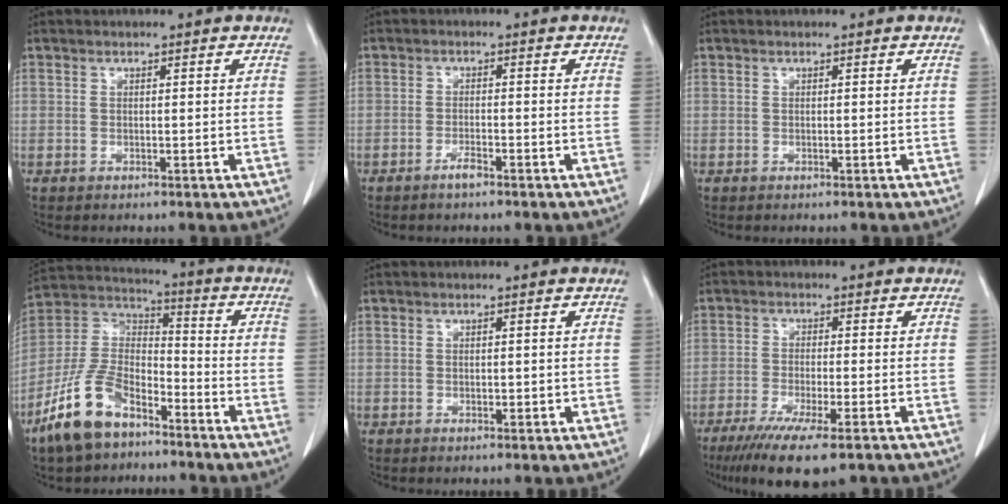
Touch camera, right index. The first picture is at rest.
{"total": 1.7, "force": [-1.3, 0.2, 1.1], "torque": [-0.021, 0.000, -0.024]}
{"total": 0.0}
{"total": 13.5, "force": [-9.0, 6.4, 7.8], "torque": [-0.176, 0.009, -0.177]}
{"total": 1.0, "force": [0.0, 0.7, 0.8], "torque": [-0.010, 0.002, 0.002]}
{"total": 10.7, "force": [-7.3, 1.3, 7.7], "torque": [-0.123, -0.025, -0.112]}